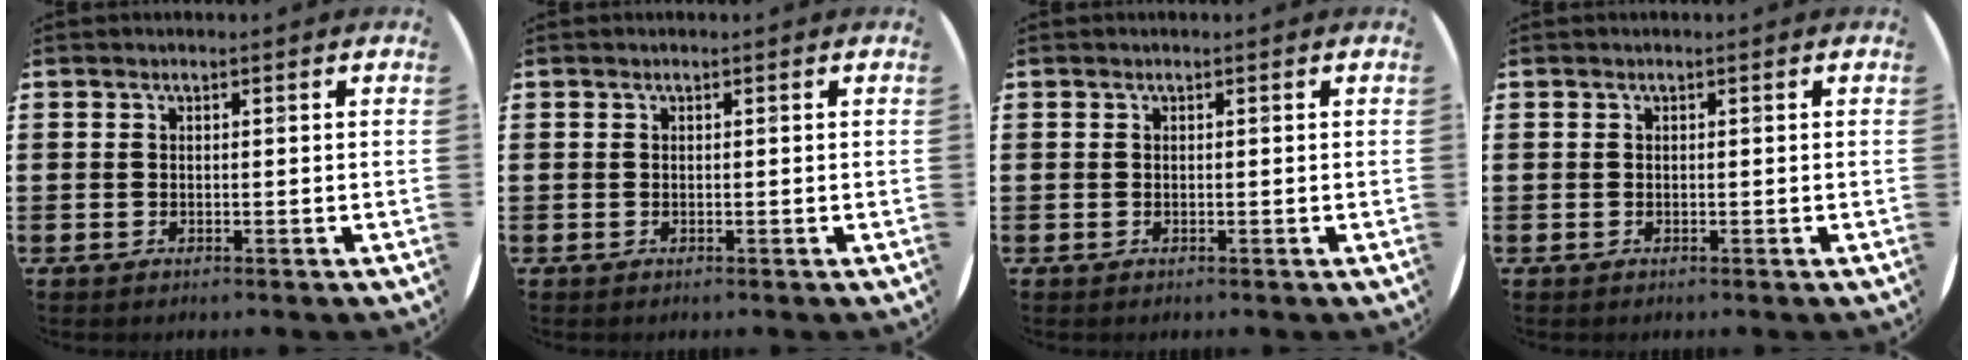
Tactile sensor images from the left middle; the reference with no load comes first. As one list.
[{"total": 0.0}, {"total": 0.0}, {"total": 0.0}]